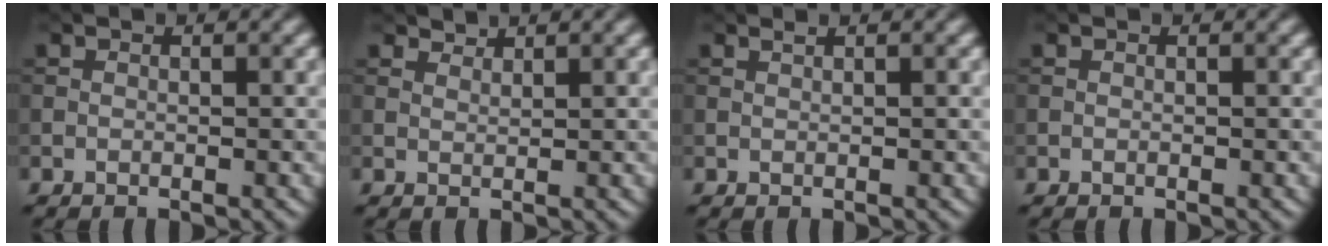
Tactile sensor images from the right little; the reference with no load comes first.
{"total": 1.7, "force": [1.6, 0.3, 0.3], "torque": [-0.009, -0.001, 0.029]}
{"total": 0.5, "force": [0.5, 0.1, 0.2], "torque": [-0.005, 0.000, 0.008]}
{"total": 0.0}